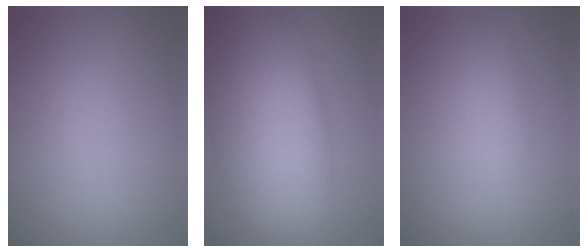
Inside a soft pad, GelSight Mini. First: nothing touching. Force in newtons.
{"total": 12.3, "press": 12.3, "slide": 0.5}
{"total": 1.8, "press": 1.8, "slide": 0.0}